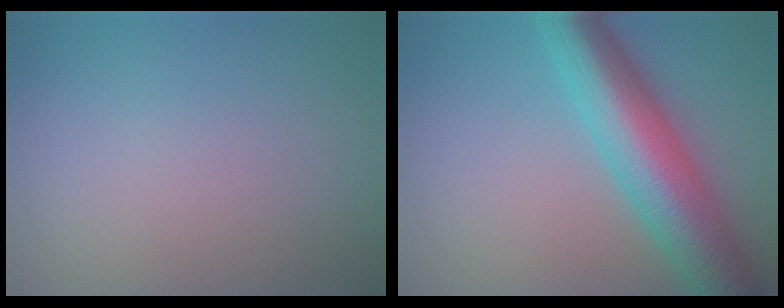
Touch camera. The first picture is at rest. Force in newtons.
{"total": 10.0, "press": 10.0, "slide": 0.2}